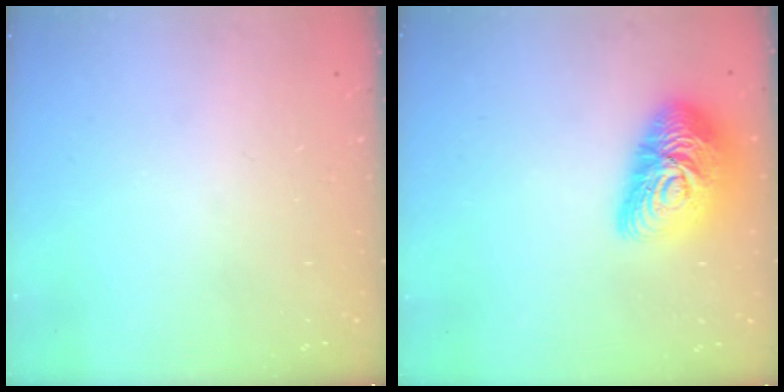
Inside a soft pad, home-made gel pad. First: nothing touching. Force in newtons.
{"total": 16.1, "press": 16.1, "slide": 0.9}